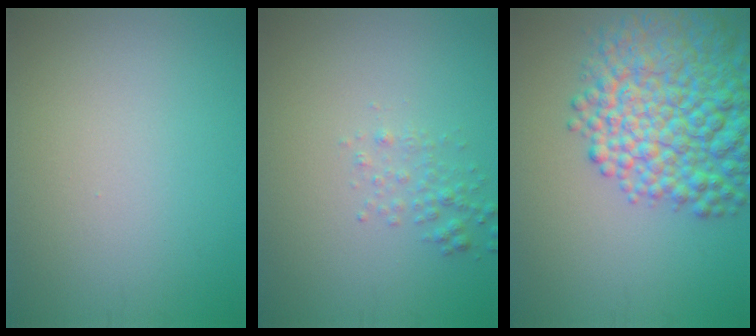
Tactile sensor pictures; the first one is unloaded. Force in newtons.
{"total": 1.6, "press": 1.5, "slide": 0.2}
{"total": 10.7, "press": 10.7, "slide": 0.5}